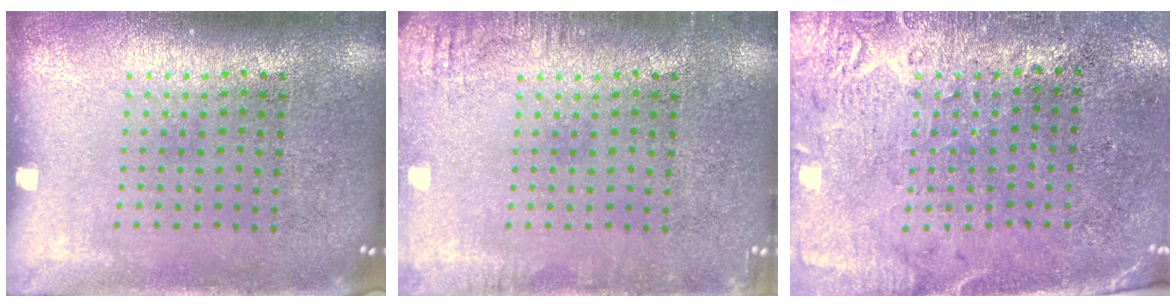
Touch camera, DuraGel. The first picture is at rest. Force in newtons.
{"total": 1.7, "press": 1.7, "slide": 0.2}
{"total": 2.8, "press": 2.4, "slide": 1.4}